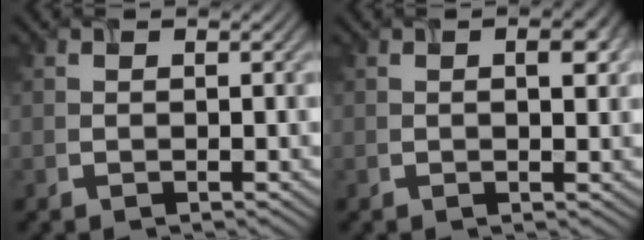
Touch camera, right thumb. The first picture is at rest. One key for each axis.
{"total": 2.4, "fx": 0.5, "fy": 1.1, "fz": 2.0, "tx": -0.026, "ty": 0.000, "tz": 0.006}